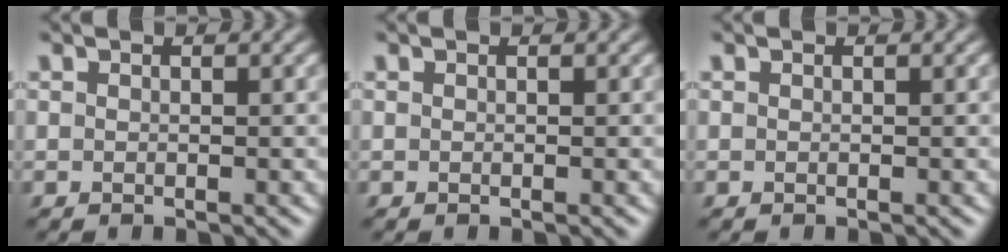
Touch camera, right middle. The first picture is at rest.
{"total": 0.0}
{"total": 0.0}